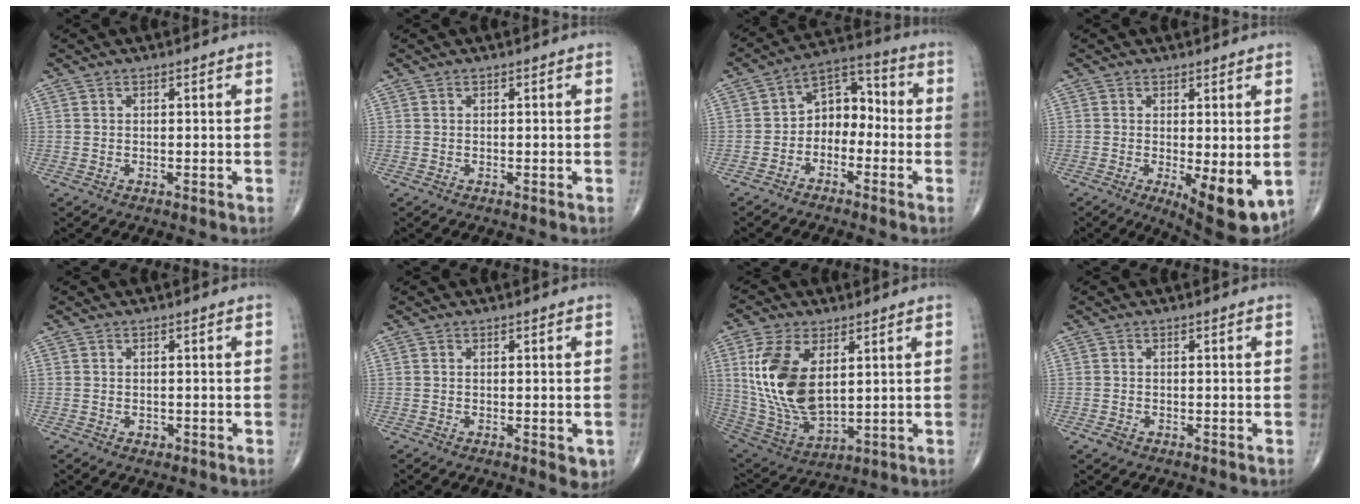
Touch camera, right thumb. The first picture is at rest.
{"total": 0.0}
{"total": 8.4, "force": [-2.2, 6.1, 5.3], "torque": [-0.052, 0.047, -0.056]}
{"total": 9.6, "force": [-1.8, 3.3, 8.8], "torque": [-0.116, -0.024, -0.017]}
{"total": 0.9, "force": [-0.3, 0.8, 0.4], "torque": [-0.003, 0.002, -0.003]}
{"total": 2.7, "force": [-0.7, 1.1, 2.3], "torque": [-0.017, -0.005, -0.006]}
{"total": 17.0, "force": [4.0, 9.1, 13.8], "torque": [-0.273, -0.023, 0.091]}
{"total": 1.2, "force": [-0.7, 0.9, 0.6], "torque": [-0.012, 0.002, -0.011]}